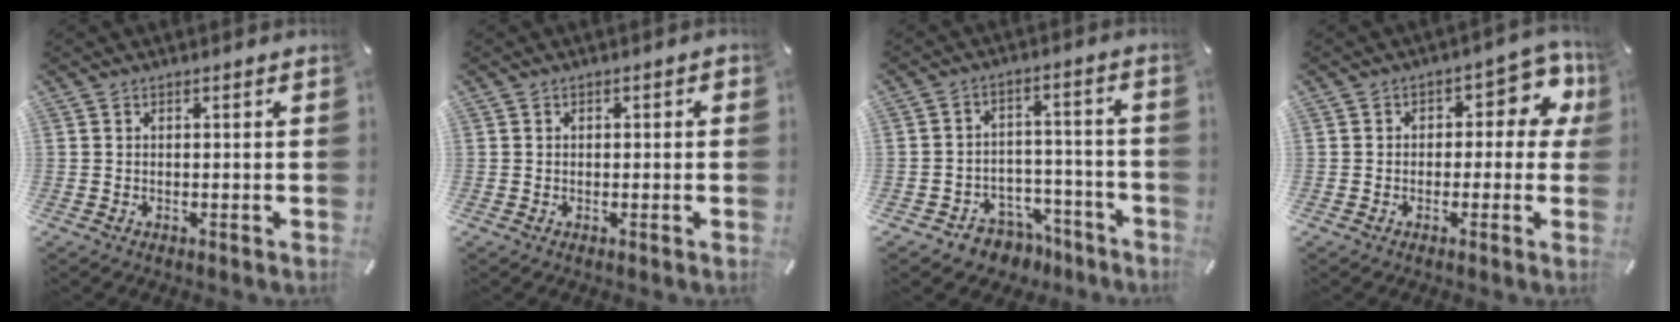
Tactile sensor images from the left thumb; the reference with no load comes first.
{"total": 0.9, "force": [-0.2, 0.8, 0.3], "torque": [-0.006, 0.005, -0.006]}
{"total": 6.8, "force": [-4.0, 5.4, 1.4], "torque": [-0.018, 0.027, -0.065]}
{"total": 9.0, "force": [1.9, 5.5, 6.9], "torque": [-0.081, -0.005, 0.028]}